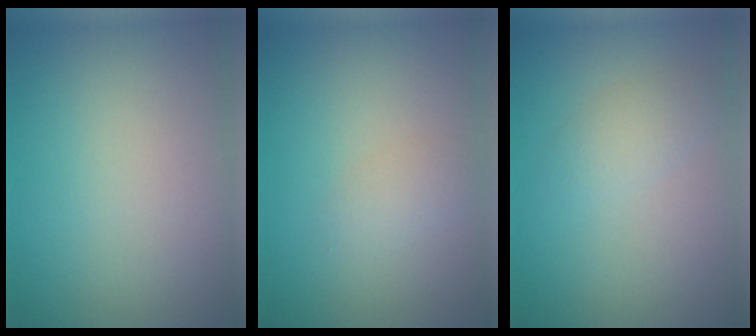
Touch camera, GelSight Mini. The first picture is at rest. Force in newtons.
{"total": 1.5, "press": 1.5, "slide": 0.1}
{"total": 1.7, "press": 1.7, "slide": 0.0}